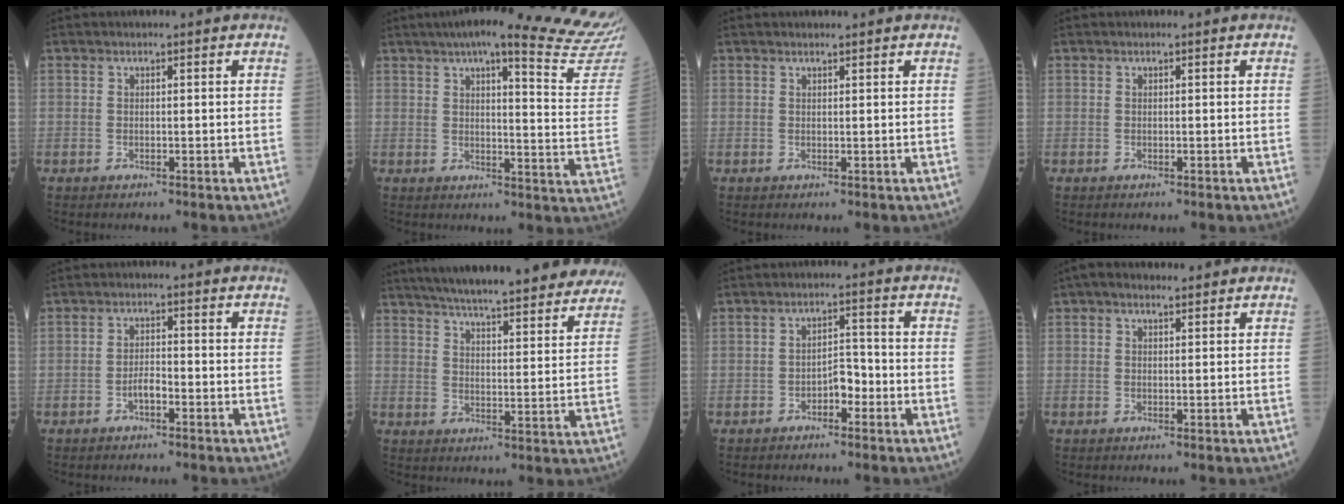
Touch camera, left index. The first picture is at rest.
{"total": 21.5, "force": [19.1, 0.0, 9.8], "torque": [-0.127, -0.064, 0.215]}
{"total": 1.3, "force": [1.1, 0.1, 0.6], "torque": [-0.010, 0.008, 0.019]}
{"total": 0.0}
{"total": 2.3, "force": [-1.2, 0.7, 1.8], "torque": [-0.031, 0.004, -0.024]}
{"total": 29.0, "force": [25.8, 3.6, 12.8], "torque": [-0.198, -0.024, 0.327]}
{"total": 3.0, "force": [-1.6, 1.4, 2.2], "torque": [-0.029, 0.009, -0.030]}
{"total": 2.7, "force": [1.9, 1.2, 1.4], "torque": [-0.032, 0.022, 0.031]}